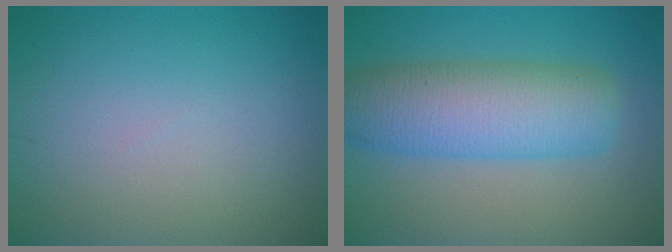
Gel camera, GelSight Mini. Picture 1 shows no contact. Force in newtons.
{"total": 7.9, "press": 7.9, "slide": 0.3}